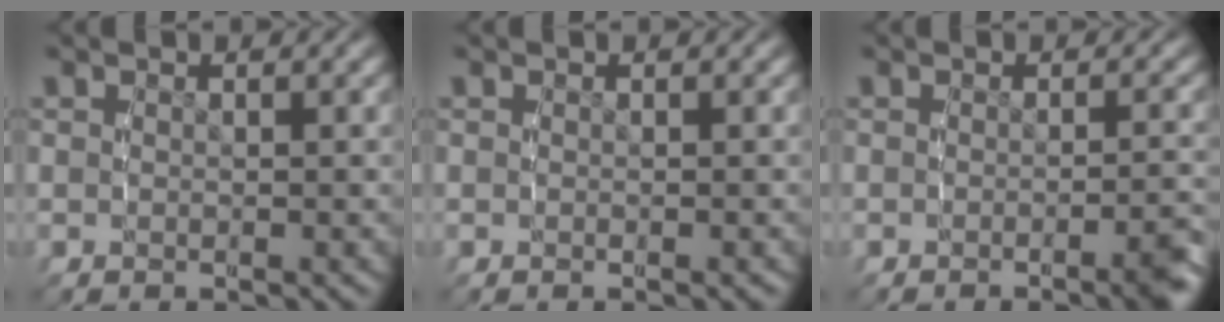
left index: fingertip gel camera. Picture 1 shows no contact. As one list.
[{"total": 0.0}, {"total": 2.1, "force": [-1.4, 0.2, 1.6], "torque": [-0.013, 0.012, -0.032]}]